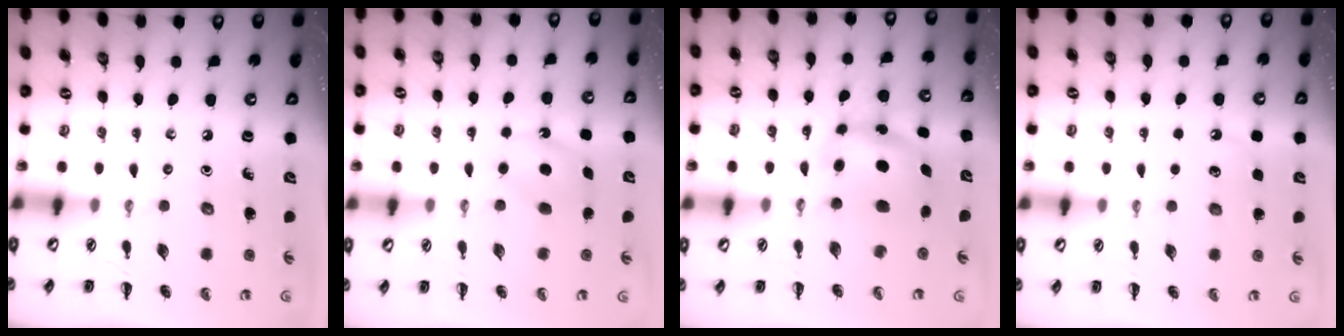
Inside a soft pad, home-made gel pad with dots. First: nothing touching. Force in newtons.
{"total": 5.7, "press": 5.5, "slide": 1.5}
{"total": 6.1, "press": 6.1, "slide": 0.8}
{"total": 3.0, "press": 2.9, "slide": 0.9}